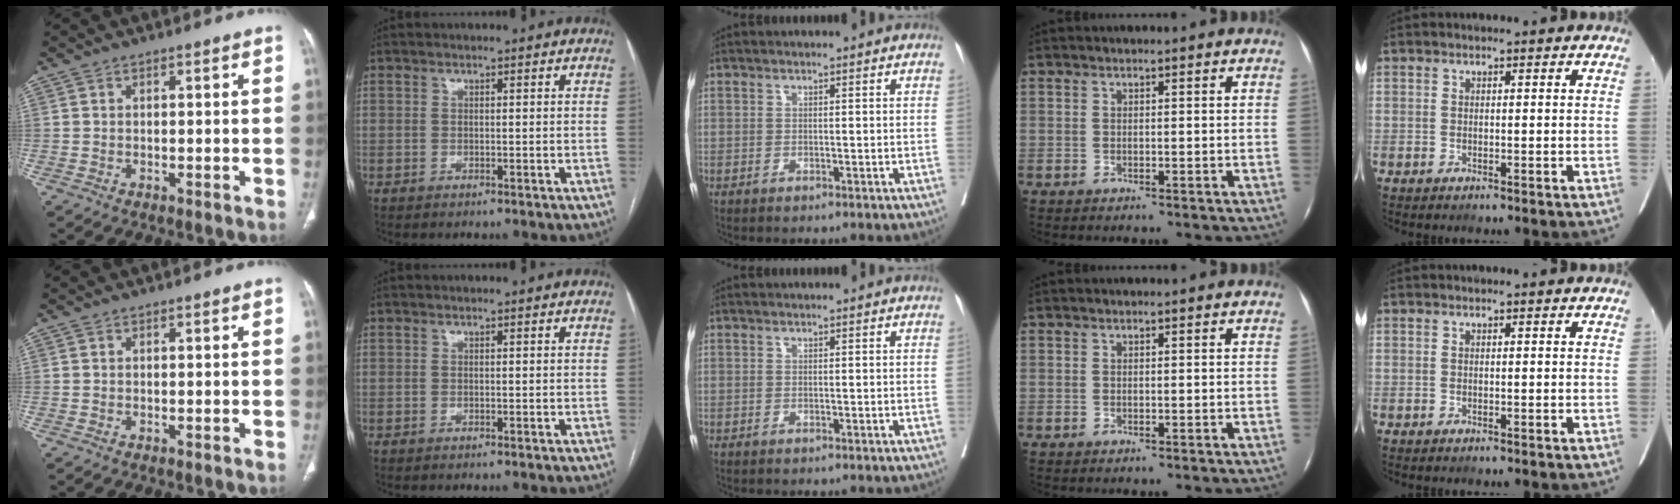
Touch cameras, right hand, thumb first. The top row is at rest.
{}